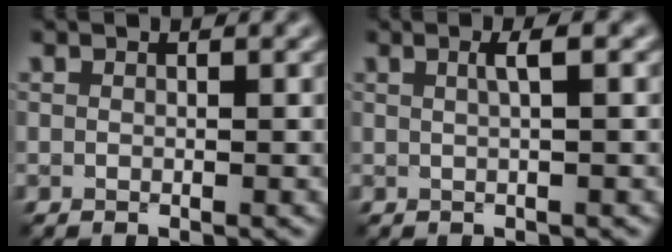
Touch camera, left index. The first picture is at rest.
{"total": 1.9, "force": [0.5, 0.3, 1.8], "torque": [-0.028, 0.008, 0.003]}